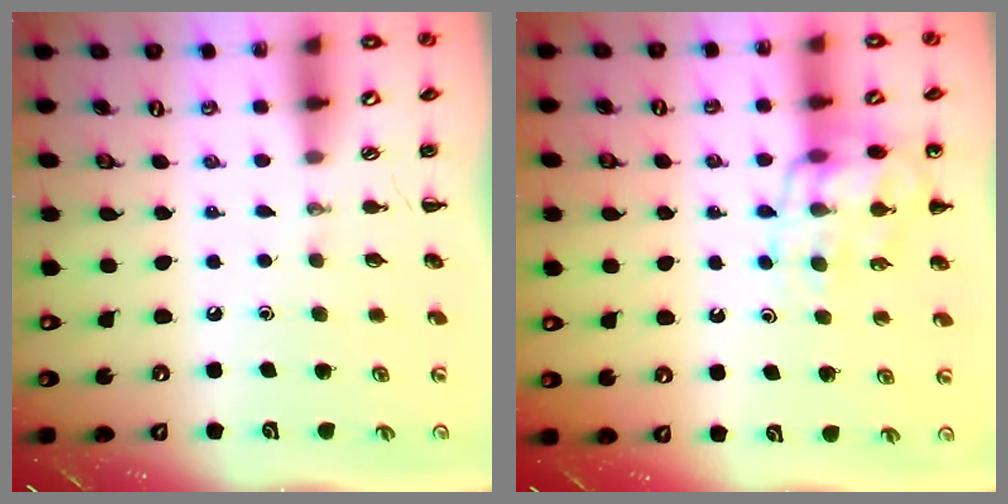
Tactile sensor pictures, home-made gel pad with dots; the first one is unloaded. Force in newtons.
{"total": 15.3, "press": 15.0, "slide": 3.0}